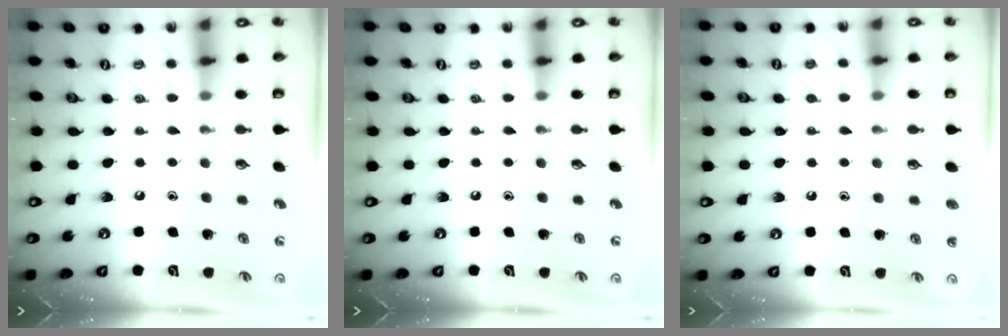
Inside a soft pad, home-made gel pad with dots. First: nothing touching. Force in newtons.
{"total": 0.0}
{"total": 1.1, "press": 1.1, "slide": 0.3}